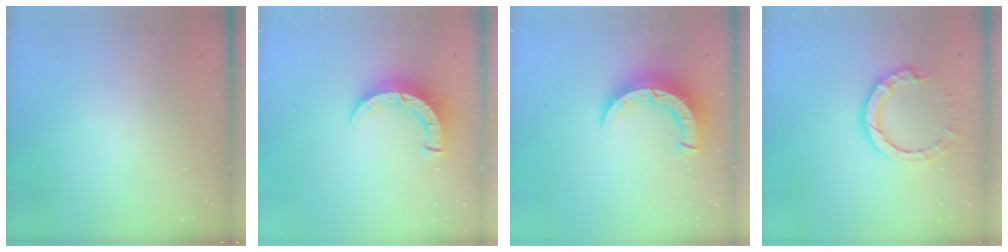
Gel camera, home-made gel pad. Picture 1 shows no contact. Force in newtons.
{"total": 8.7, "press": 8.7, "slide": 0.9}
{"total": 9.4, "press": 9.3, "slide": 1.0}
{"total": 7.6, "press": 7.6, "slide": 0.8}